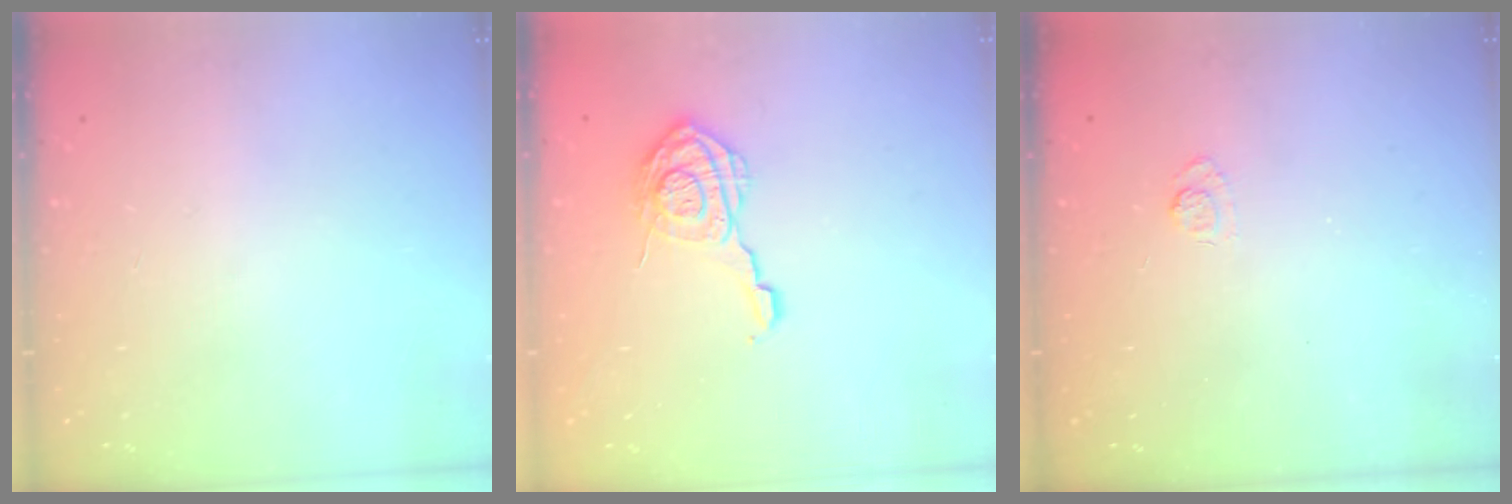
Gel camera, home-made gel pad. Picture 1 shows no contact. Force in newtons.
{"total": 15.7, "press": 15.6, "slide": 0.9}
{"total": 2.9, "press": 2.5, "slide": 1.5}